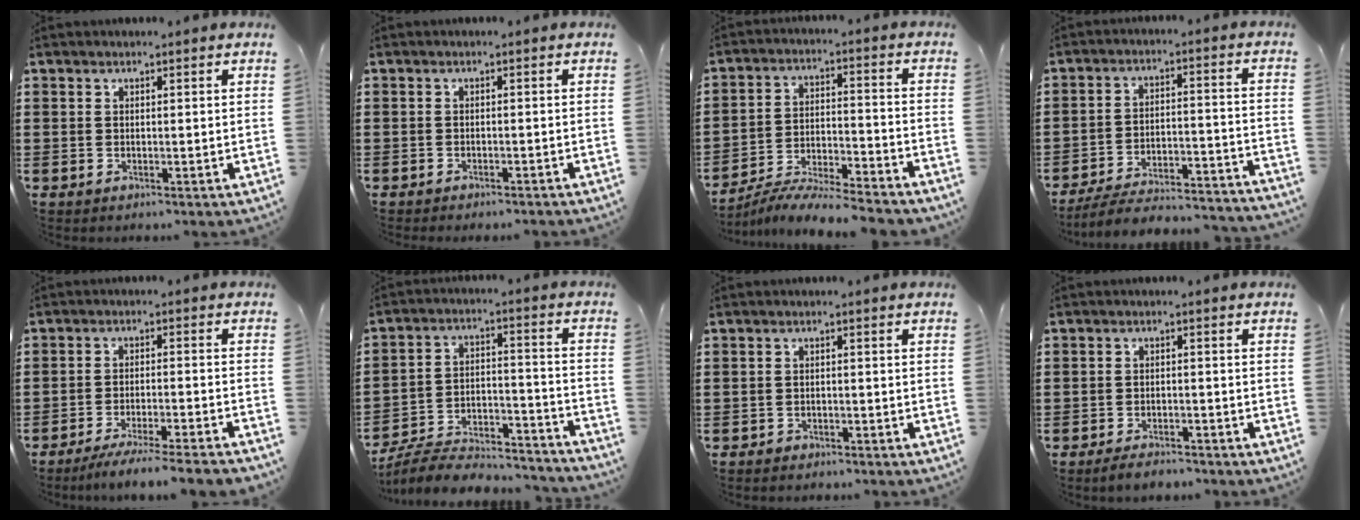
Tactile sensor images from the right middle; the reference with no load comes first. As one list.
[{"total": 0.9, "force": [-0.9, 0.1, 0.0], "torque": [-0.001, 0.002, -0.019]}, {"total": 7.1, "force": [-6.9, 0.0, 1.7], "torque": [-0.031, 0.003, -0.135]}, {"total": 5.5, "force": [-5.2, 0.5, 1.8], "torque": [-0.042, -0.005, -0.106]}, {"total": 4.9, "force": [-4.5, -0.3, 2.0], "torque": [-0.038, -0.013, -0.087]}, {"total": 6.7, "force": [-6.3, 1.0, 1.8], "torque": [-0.034, 0.003, -0.127]}, {"total": 1.4, "force": [-1.3, 0.3, 0.0], "torque": [-0.004, 0.003, -0.030]}, {"total": 2.7, "force": [-2.6, 0.6, 0.4], "torque": [-0.010, 0.001, -0.053]}]